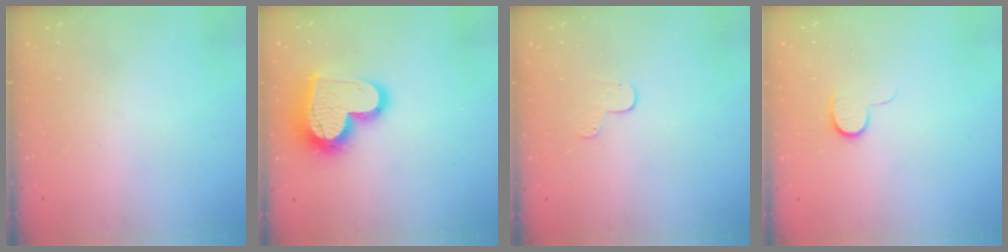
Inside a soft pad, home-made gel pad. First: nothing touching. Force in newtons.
{"total": 17.9, "press": 17.9, "slide": 1.5}
{"total": 4.1, "press": 4.1, "slide": 0.4}
{"total": 5.3, "press": 5.3, "slide": 0.5}